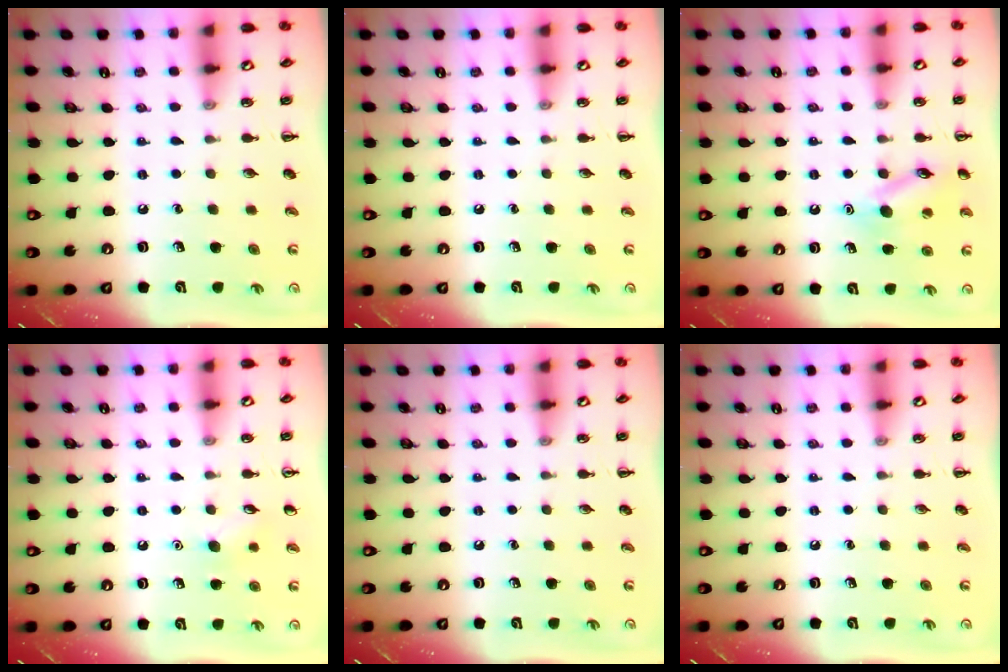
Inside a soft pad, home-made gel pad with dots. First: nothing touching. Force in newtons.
{"total": 0.0}
{"total": 11.8, "press": 11.7, "slide": 1.6}
{"total": 6.1, "press": 5.9, "slide": 1.7}
{"total": 0.0}
{"total": 0.0}